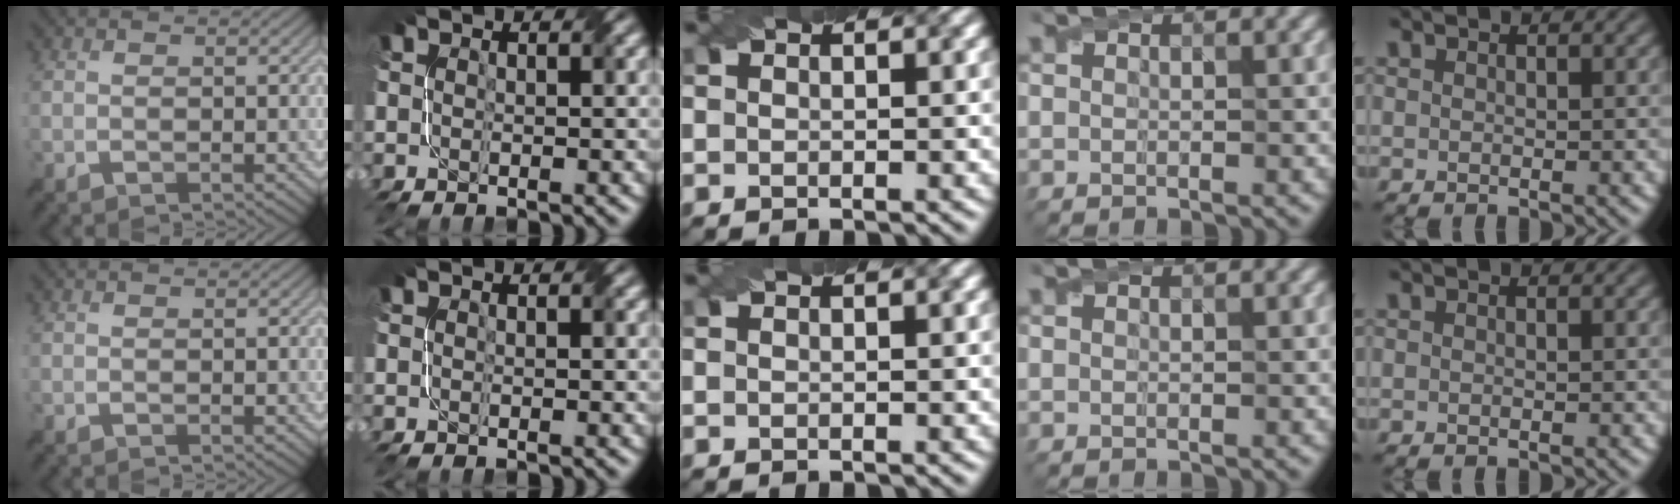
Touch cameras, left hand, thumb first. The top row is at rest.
{}